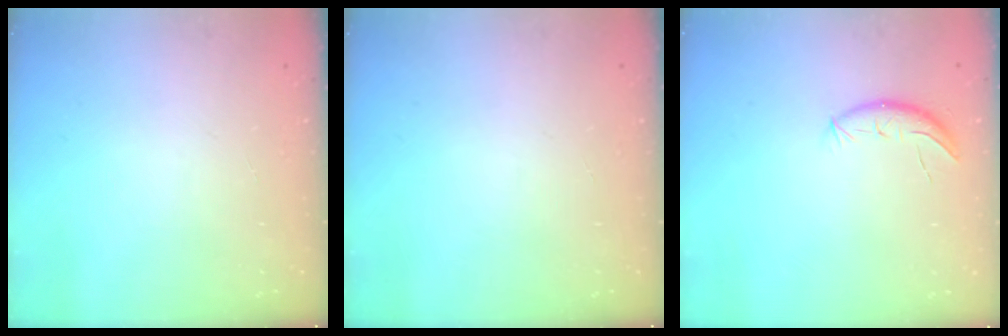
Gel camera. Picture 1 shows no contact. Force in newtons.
{"total": 0.0}
{"total": 8.1, "press": 7.9, "slide": 1.9}